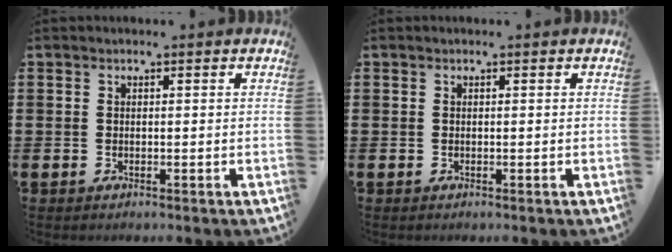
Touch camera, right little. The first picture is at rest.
{"total": 0.0}